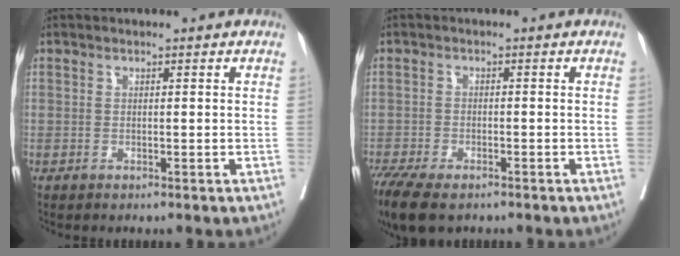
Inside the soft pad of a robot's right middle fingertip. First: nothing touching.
{"total": 9.4, "force": [-7.0, 3.4, 5.2], "torque": [-0.101, -0.017, -0.114]}